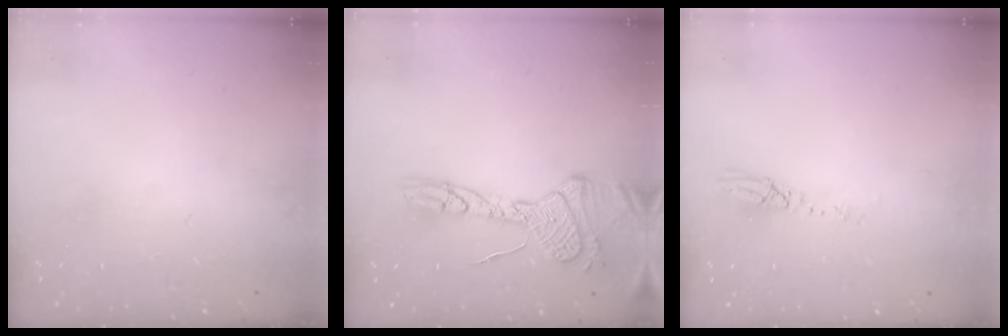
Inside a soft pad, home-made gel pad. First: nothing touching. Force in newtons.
{"total": 17.0, "press": 17.0, "slide": 1.6}
{"total": 3.6, "press": 3.6, "slide": 0.2}